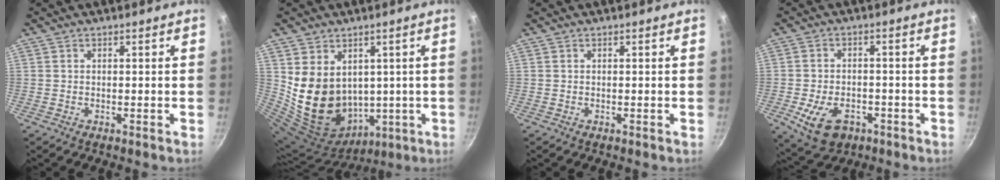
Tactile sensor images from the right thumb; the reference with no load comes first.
{"total": 16.2, "force": [2.6, 12.8, 9.5], "torque": [-0.160, -0.015, 0.083]}
{"total": 0.0}
{"total": 9.8, "force": [-3.9, 6.5, 6.2], "torque": [-0.094, 0.015, -0.056]}